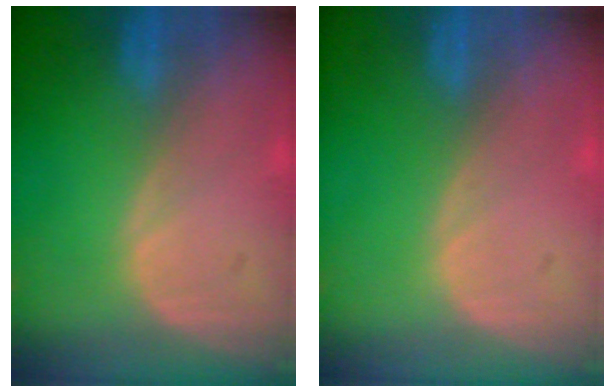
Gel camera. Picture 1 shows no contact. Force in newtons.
{"total": 0.0}